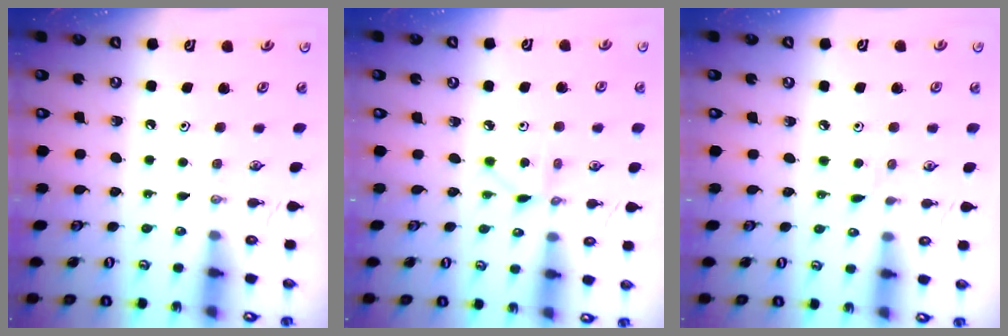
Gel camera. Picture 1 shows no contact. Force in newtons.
{"total": 2.7, "press": 2.6, "slide": 0.3}
{"total": 2.6, "press": 2.6, "slide": 0.3}